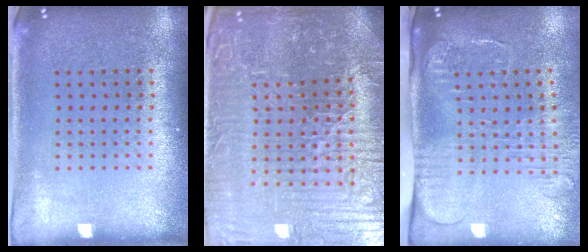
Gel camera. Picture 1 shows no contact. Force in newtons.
{"total": 6.3, "press": 5.8, "slide": 2.2}
{"total": 2.7, "press": 2.0, "slide": 1.7}